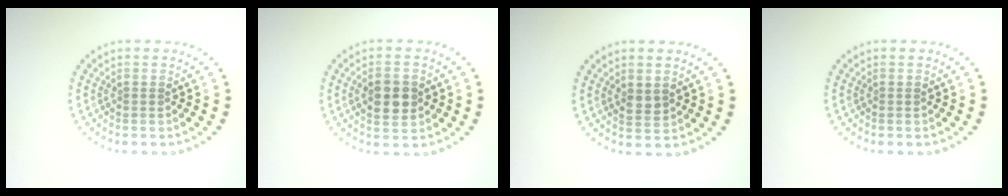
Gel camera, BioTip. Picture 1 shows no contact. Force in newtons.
{"total": 3.7, "press": 3.7, "slide": 0.2}
{"total": 1.5, "press": 1.4, "slide": 0.4}
{"total": 0.0}